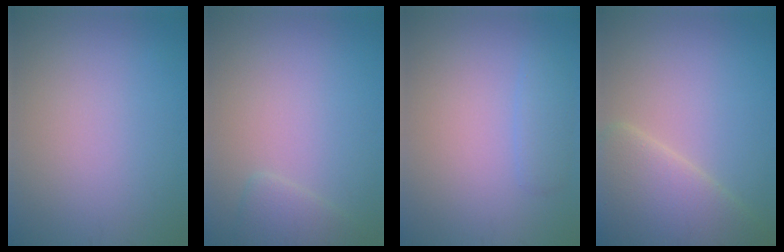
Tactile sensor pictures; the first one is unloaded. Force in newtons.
{"total": 1.9, "press": 1.9, "slide": 0.2}
{"total": 1.5, "press": 1.5, "slide": 0.1}
{"total": 6.9, "press": 6.8, "slide": 0.5}